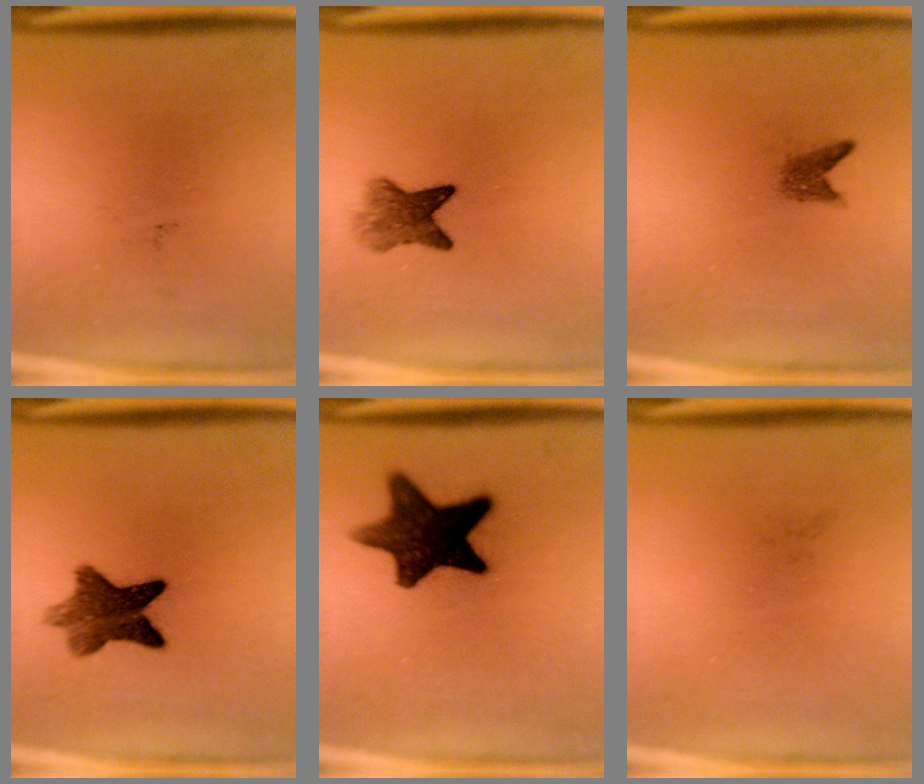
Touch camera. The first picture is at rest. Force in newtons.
{"total": 4.4}
{"total": 1.7}
{"total": 8.1}
{"total": 13.2}
{"total": 0.0}